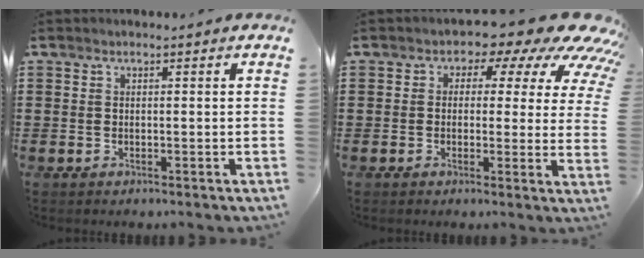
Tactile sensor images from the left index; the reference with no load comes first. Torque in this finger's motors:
{"motor_torque": [2.14, 0.00, 1.05, 0.09]}